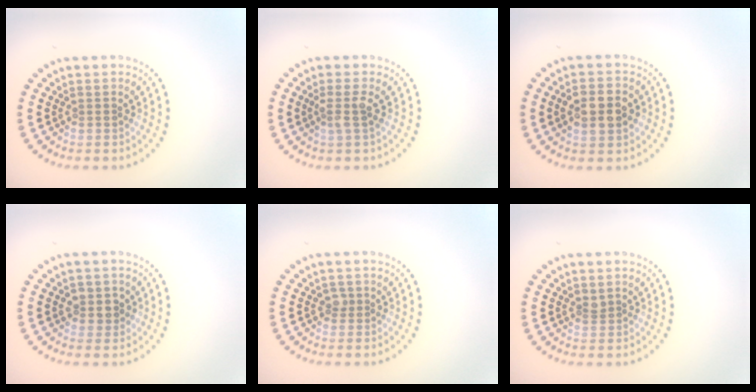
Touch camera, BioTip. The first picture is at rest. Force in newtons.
{"total": 1.8, "press": 1.4, "slide": 1.1}
{"total": 3.9, "press": 3.9, "slide": 0.2}
{"total": 1.7, "press": 1.5, "slide": 0.9}
{"total": 0.8, "press": 0.6, "slide": 0.6}
{"total": 0.8, "press": 0.5, "slide": 0.6}